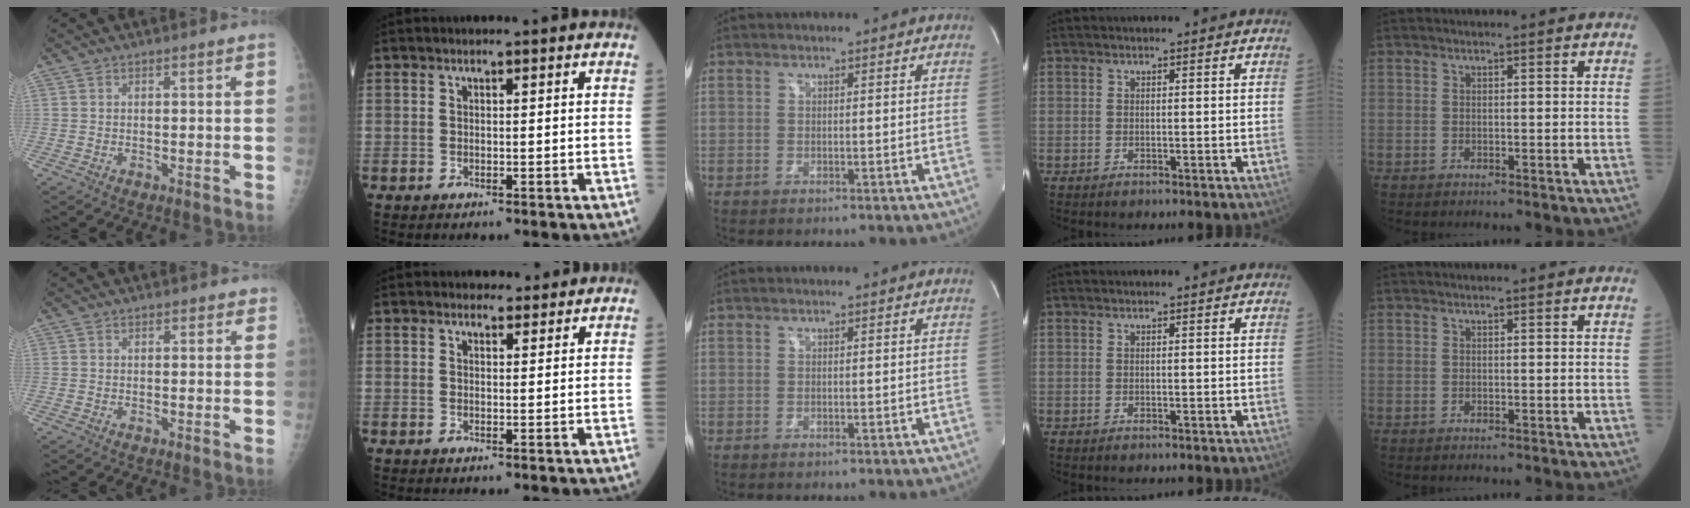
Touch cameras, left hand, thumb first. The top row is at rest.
{"thumb": {"total": 1.1, "force": [0.7, 0.8, 0.3], "torque": [0.010, -0.002, 0.004]}, "index": {"total": 2.1, "force": [1.9, 1.0, 0.1], "torque": [0.000, 0.001, 0.026]}}